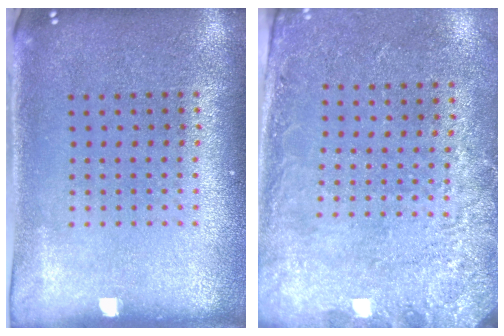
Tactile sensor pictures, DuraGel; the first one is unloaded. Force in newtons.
{"total": 2.8, "press": 1.9, "slide": 2.1}